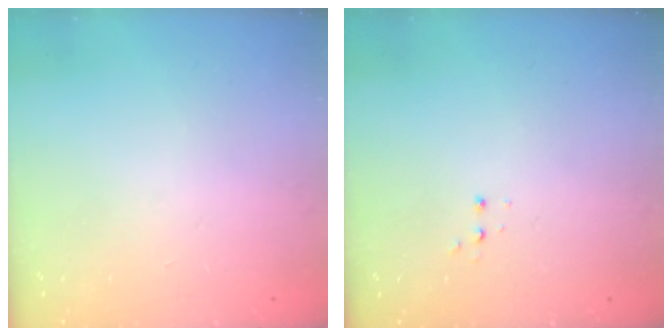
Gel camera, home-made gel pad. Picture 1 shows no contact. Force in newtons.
{"total": 2.8, "press": 2.8, "slide": 0.5}